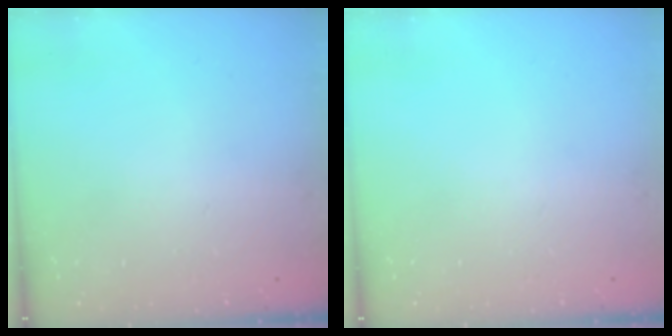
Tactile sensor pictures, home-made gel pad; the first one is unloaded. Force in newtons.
{"total": 0.0}